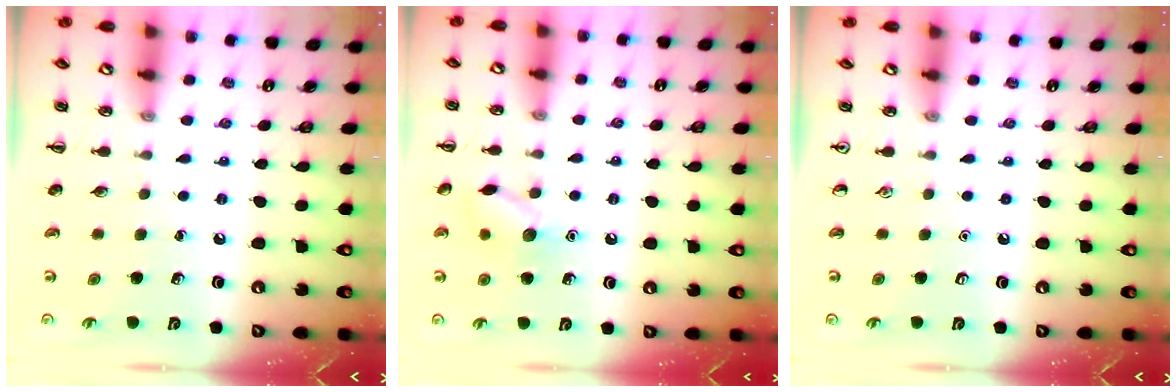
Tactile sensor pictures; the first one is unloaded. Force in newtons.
{"total": 9.3, "press": 9.3, "slide": 0.9}
{"total": 0.0}